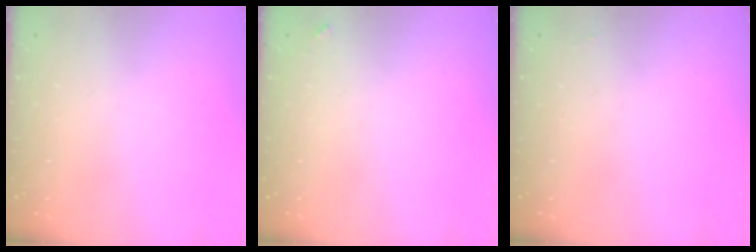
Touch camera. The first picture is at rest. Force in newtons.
{"total": 3.6, "press": 3.6, "slide": 0.2}
{"total": 1.9, "press": 1.9, "slide": 0.3}